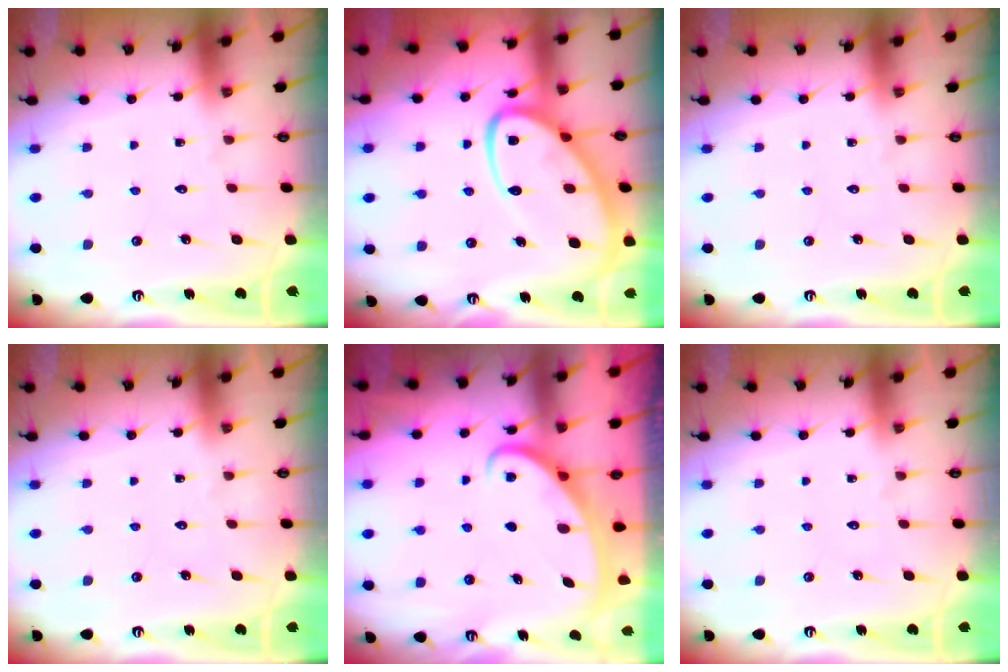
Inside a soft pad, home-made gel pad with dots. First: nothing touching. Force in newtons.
{"total": 15.8, "press": 15.7, "slide": 1.6}
{"total": 0.0}
{"total": 0.0}
{"total": 2.4, "press": 2.4, "slide": 0.4}
{"total": 0.0}